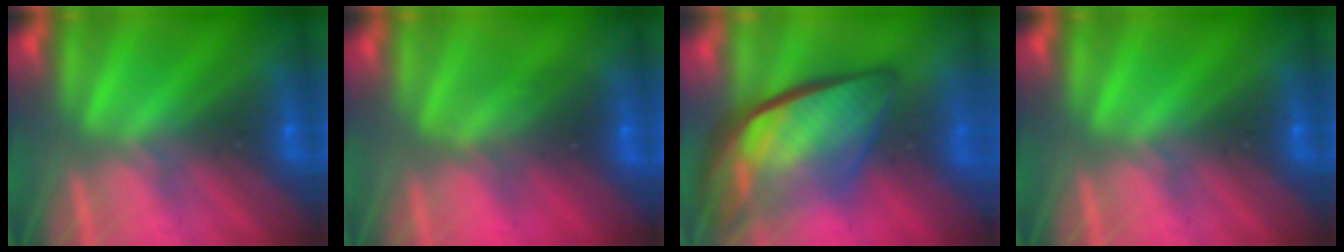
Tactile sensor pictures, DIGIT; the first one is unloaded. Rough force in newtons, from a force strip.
{"total": 2.5}
{"total": 7.6}
{"total": 0.0}